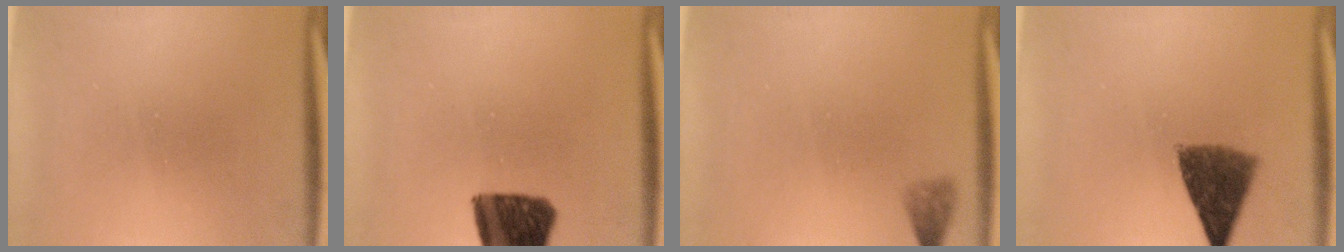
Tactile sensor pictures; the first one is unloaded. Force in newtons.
{"total": 11.8}
{"total": 2.1}
{"total": 7.2}